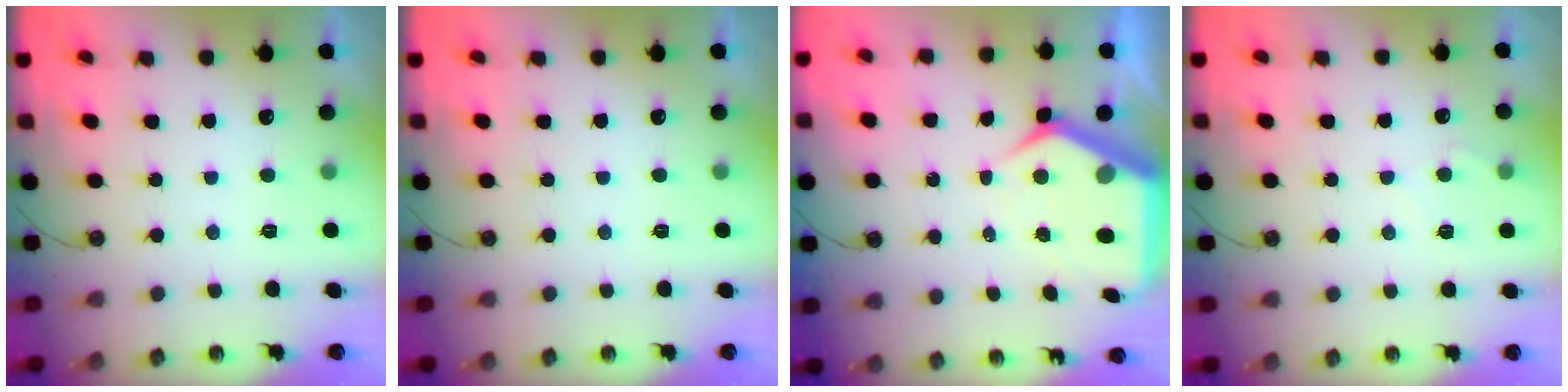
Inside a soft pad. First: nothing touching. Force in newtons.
{"total": 0.0}
{"total": 10.7, "press": 10.6, "slide": 1.4}
{"total": 4.9, "press": 4.8, "slide": 0.6}